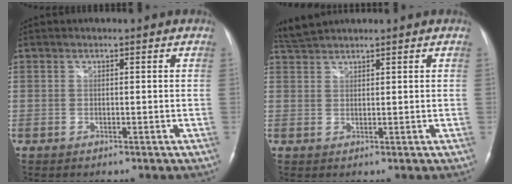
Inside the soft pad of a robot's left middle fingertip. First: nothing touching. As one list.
[{"total": 2.8, "force": [2.8, -0.2, 0.2], "torque": [-0.017, 0.016, 0.064]}]